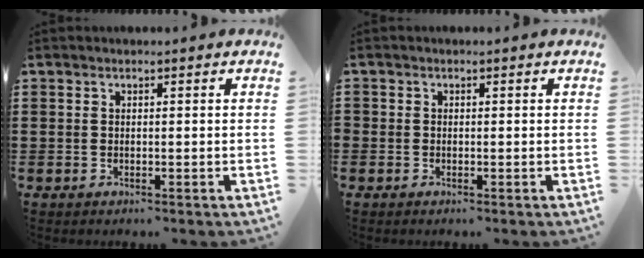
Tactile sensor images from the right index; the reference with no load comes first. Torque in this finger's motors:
{"motor_torque": [0.89, 1.24, 0.32, 0.08]}